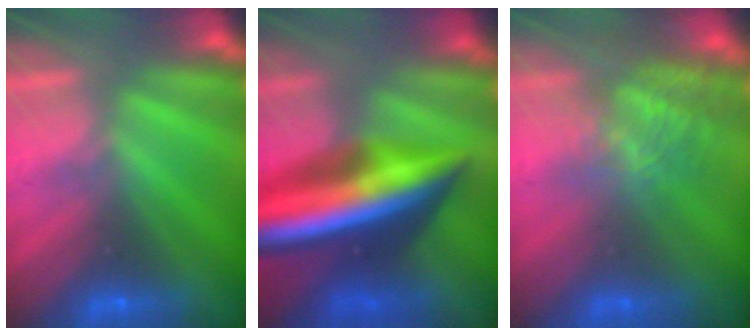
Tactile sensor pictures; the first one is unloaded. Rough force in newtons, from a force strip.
{"total": 7.8}
{"total": 4.7}